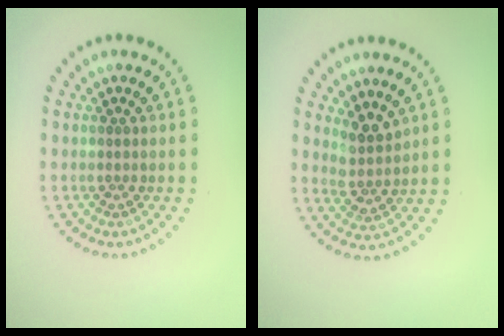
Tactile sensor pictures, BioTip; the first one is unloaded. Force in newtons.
{"total": 2.5, "press": 1.9, "slide": 1.6}